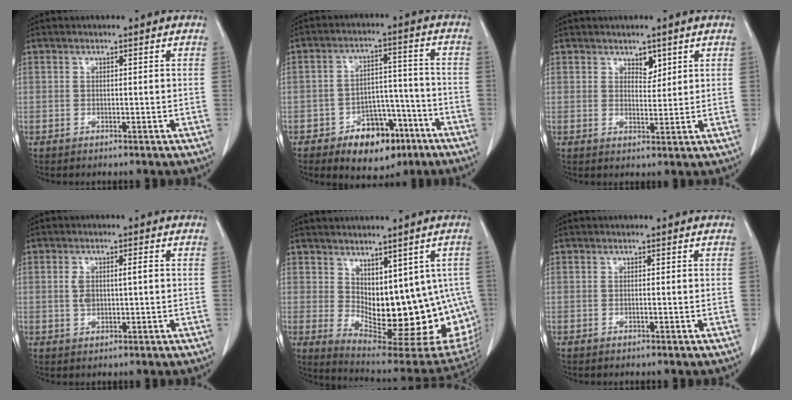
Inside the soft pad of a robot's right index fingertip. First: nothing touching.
{"total": 9.9, "force": [-5.7, 5.7, 5.7], "torque": [-0.075, 0.023, -0.081]}
{"total": 2.4, "force": [1.6, 1.3, 1.2], "torque": [-0.015, -0.005, 0.028]}
{"total": 3.8, "force": [0.3, 1.6, 3.4], "torque": [-0.071, 0.009, 0.010]}
{"total": 18.8, "force": [-1.0, 9.2, 16.4], "torque": [-0.170, -0.006, 0.012]}
{"total": 0.0}